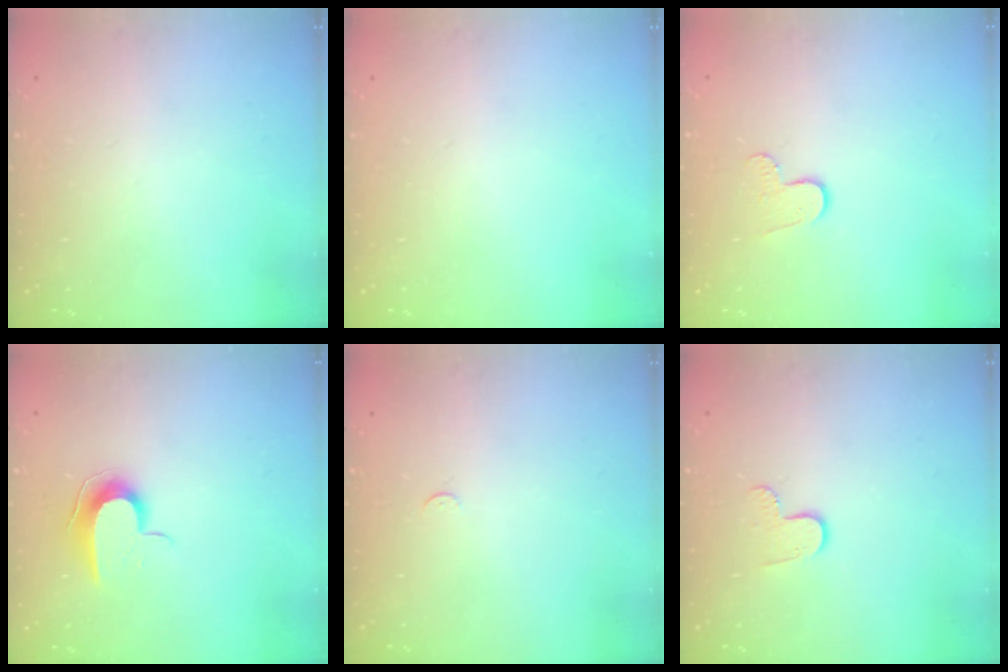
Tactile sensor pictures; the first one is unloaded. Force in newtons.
{"total": 0.0}
{"total": 6.2, "press": 6.1, "slide": 0.5}
{"total": 8.9, "press": 8.9, "slide": 0.8}
{"total": 2.3, "press": 2.3, "slide": 0.3}
{"total": 5.2, "press": 5.2, "slide": 0.5}